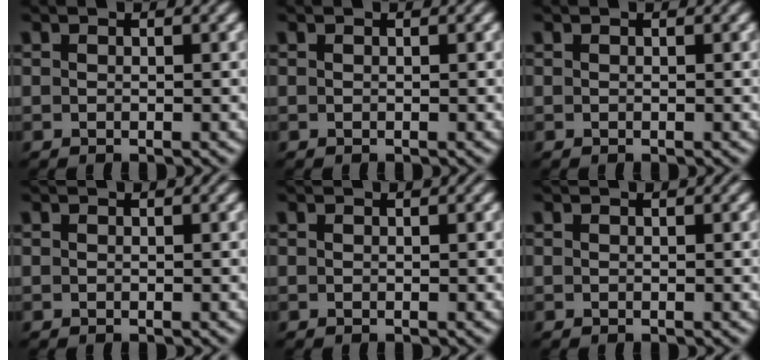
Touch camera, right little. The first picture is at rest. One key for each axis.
{"total": 0.0}
{"total": 0.0}
{"total": 0.0}
{"total": 0.0}
{"total": 0.0}